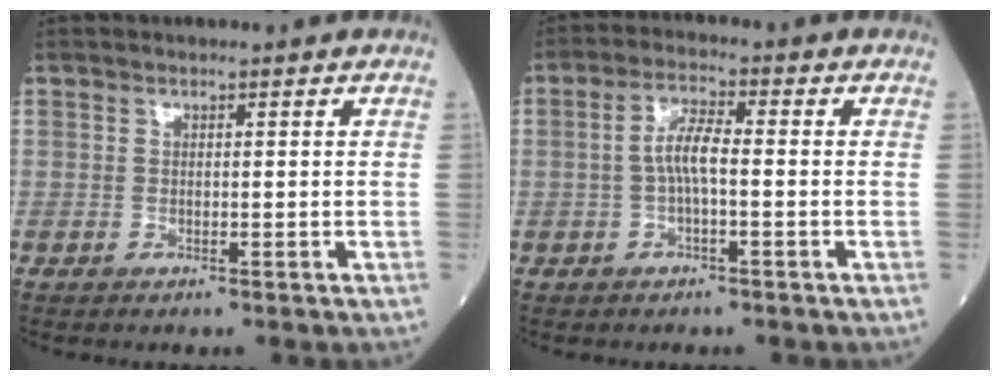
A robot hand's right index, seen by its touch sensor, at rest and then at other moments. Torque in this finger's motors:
{"motor_torque": [0.21, -0.07, 0.36, 0.13]}